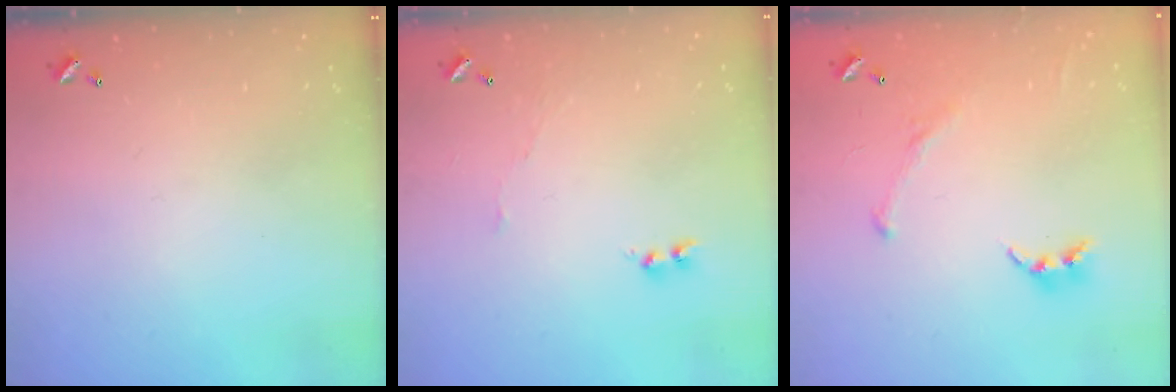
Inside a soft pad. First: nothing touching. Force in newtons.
{"total": 3.8, "press": 3.7, "slide": 0.6}
{"total": 2.3, "press": 2.1, "slide": 1.0}